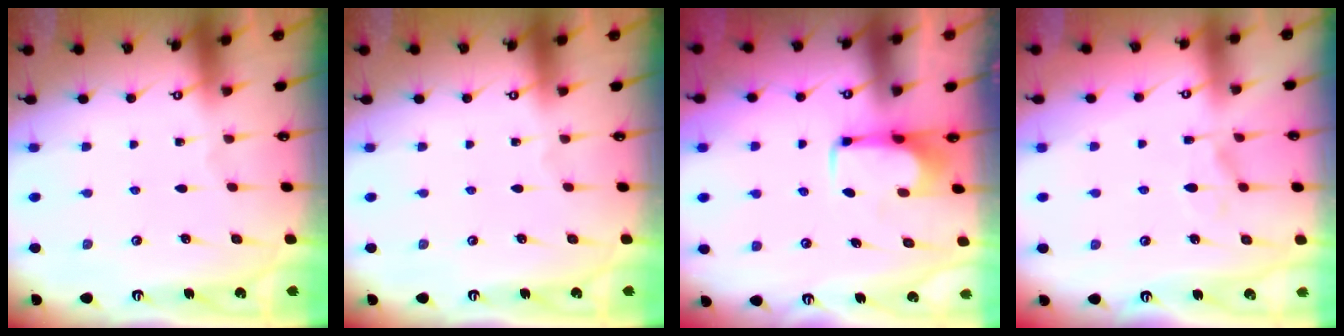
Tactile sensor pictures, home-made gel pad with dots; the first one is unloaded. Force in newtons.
{"total": 0.0}
{"total": 2.1, "press": 2.0, "slide": 0.4}
{"total": 0.7, "press": 0.3, "slide": 0.7}